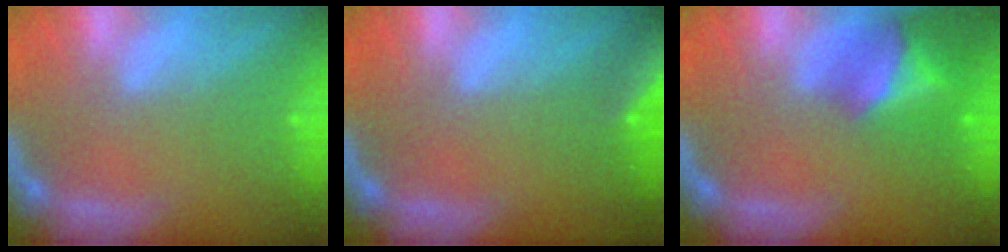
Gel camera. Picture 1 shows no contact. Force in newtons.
{"total": 8.0}
{"total": 6.4}